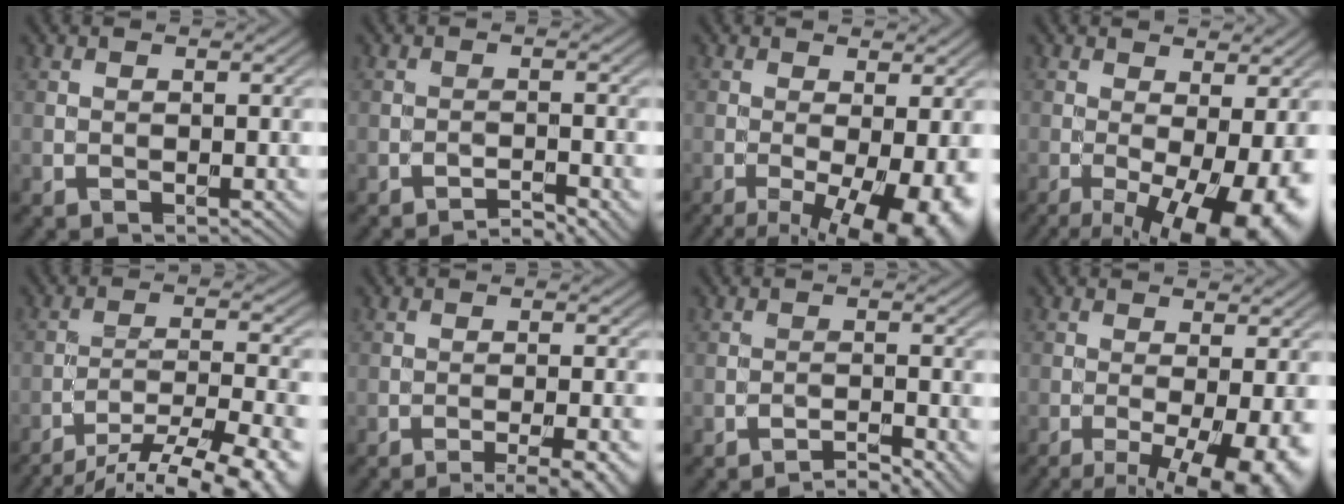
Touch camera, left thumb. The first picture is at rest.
{"total": 2.8, "force": [-2.3, 0.3, 1.6], "torque": [-0.021, 0.007, -0.039]}
{"total": 11.6, "force": [-4.5, 3.6, 10.1], "torque": [-0.148, -0.016, -0.057]}
{"total": 14.1, "force": [-4.8, 4.5, 12.4], "torque": [-0.183, -0.016, -0.060]}
{"total": 15.8, "force": [-12.9, 3.3, 8.5], "torque": [-0.131, -0.012, -0.179]}
{"total": 6.7, "force": [-4.4, 1.4, 4.8], "torque": [-0.057, 0.008, -0.058]}
{"total": 3.3, "force": [-2.7, 0.3, 1.9], "torque": [-0.023, 0.008, -0.046]}
{"total": 10.5, "force": [-4.6, 2.7, 9.0], "torque": [-0.132, -0.014, -0.060]}